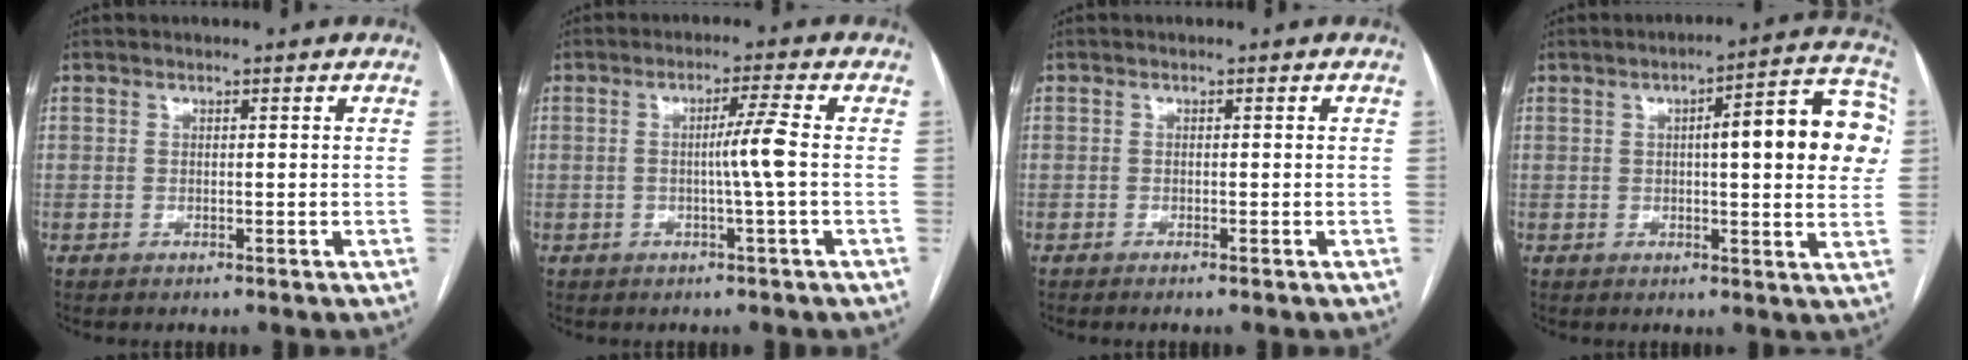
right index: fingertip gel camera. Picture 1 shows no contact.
{"total": 4.2, "force": [-0.5, -1.1, 4.1], "torque": [-0.071, 0.004, -0.008]}
{"total": 0.7, "force": [-0.6, -0.1, 0.4], "torque": [-0.010, -0.001, -0.010]}
{"total": 14.0, "force": [2.2, 2.8, 13.6], "torque": [-0.163, 0.032, 0.020]}